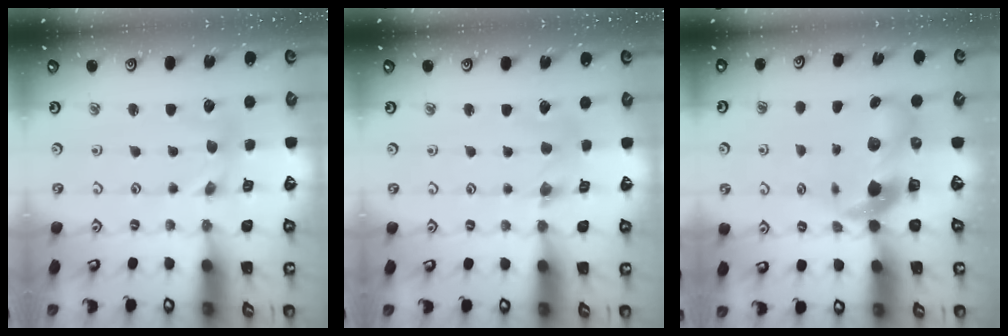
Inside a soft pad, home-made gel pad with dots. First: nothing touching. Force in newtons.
{"total": 1.7, "press": 1.7, "slide": 0.2}
{"total": 9.4, "press": 9.3, "slide": 1.3}